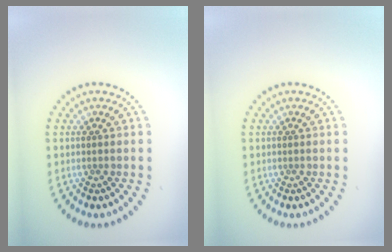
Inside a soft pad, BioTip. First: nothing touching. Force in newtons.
{"total": 0.0}